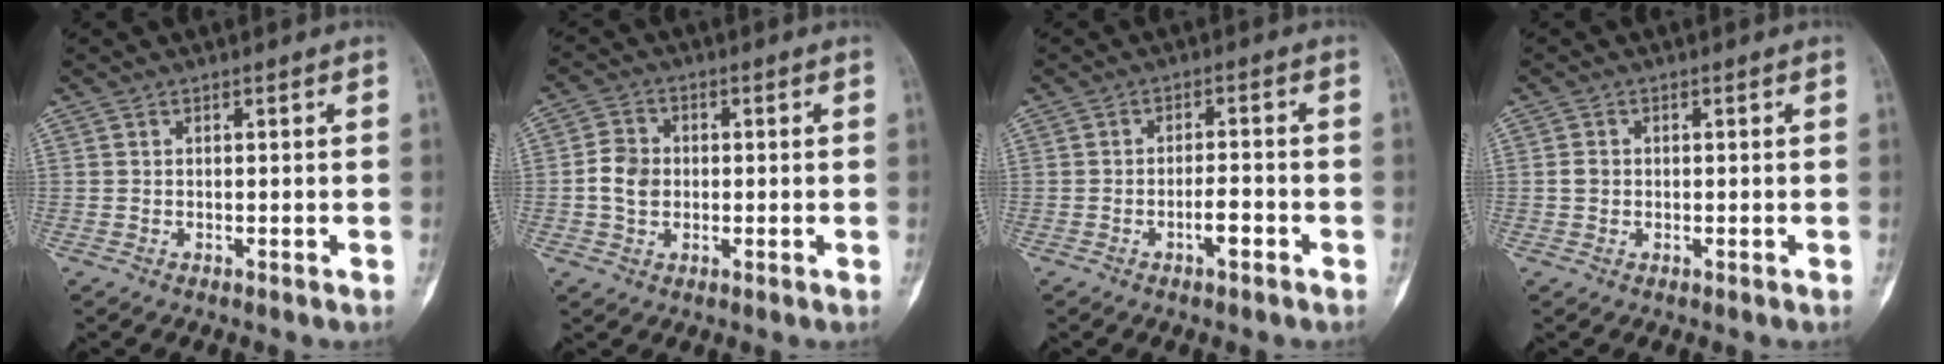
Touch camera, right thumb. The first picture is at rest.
{"total": 5.2, "force": [-0.3, 4.3, 2.9], "torque": [-0.046, 0.010, -0.011]}
{"total": 3.6, "force": [-1.7, 1.1, 3.0], "torque": [-0.047, 0.014, -0.030]}
{"total": 1.5, "force": [-0.1, 1.3, 0.7], "torque": [-0.012, 0.004, -0.001]}